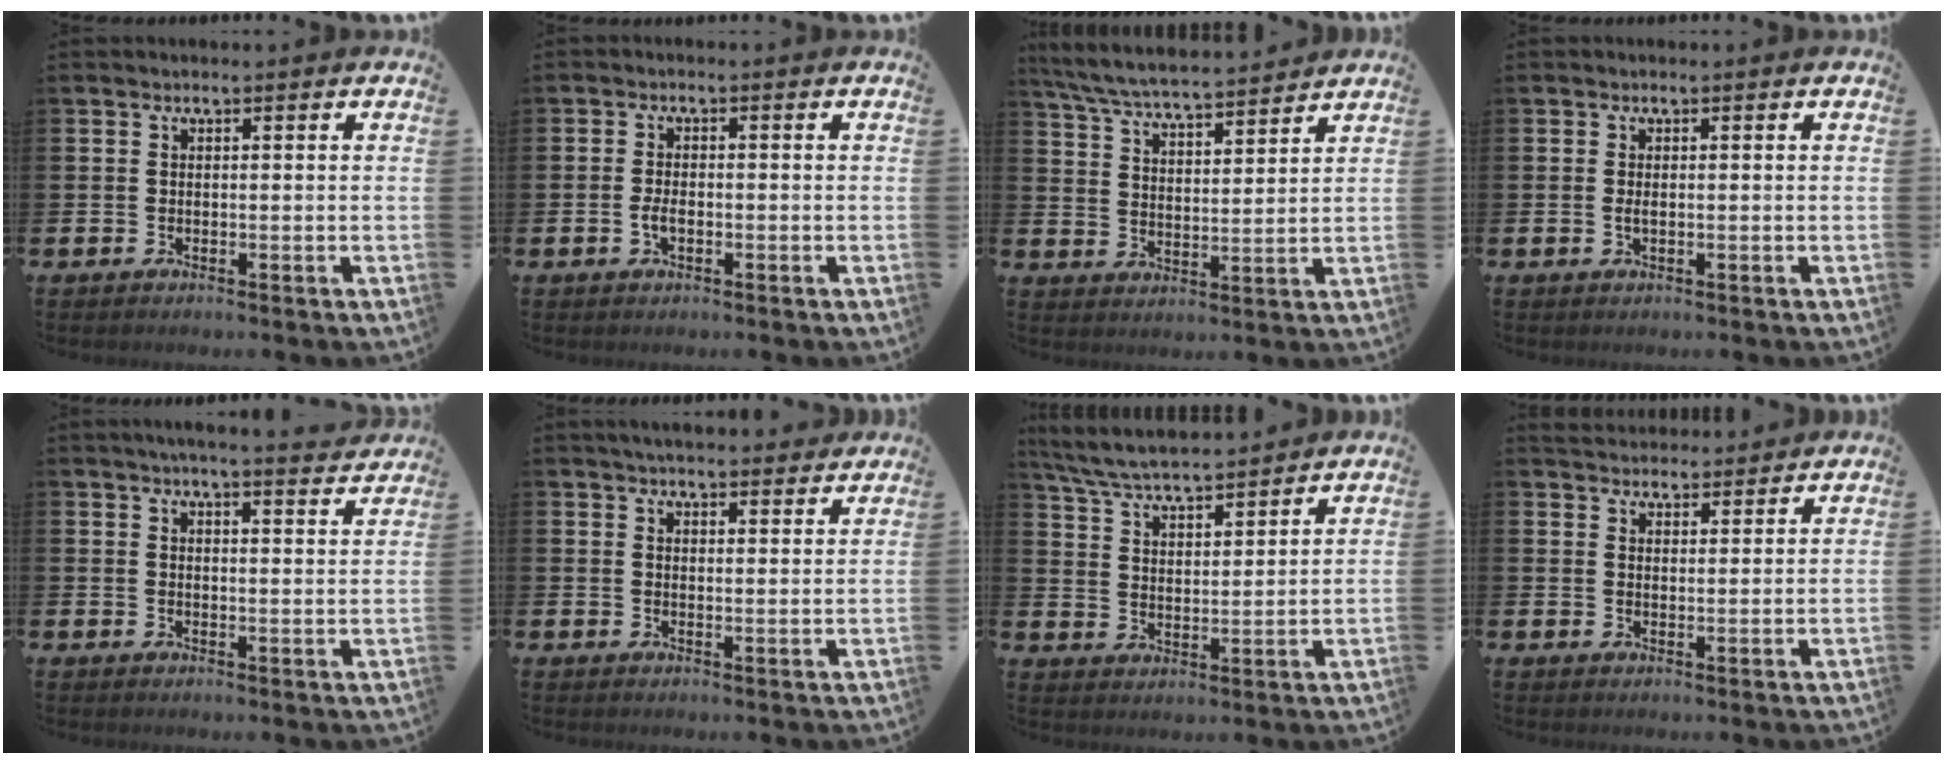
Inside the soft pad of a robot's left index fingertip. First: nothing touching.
{"total": 2.0, "force": [-0.6, 1.0, 1.6], "torque": [-0.024, -0.001, -0.013]}
{"total": 6.5, "force": [6.4, 0.4, 1.4], "torque": [-0.055, -0.040, 0.113]}
{"total": 0.8, "force": [-0.1, 0.2, 0.8], "torque": [-0.017, 0.001, -0.001]}
{"total": 4.4, "force": [4.3, -0.4, 1.1], "torque": [-0.018, -0.025, 0.073]}
{"total": 4.0, "force": [3.9, 0.6, 0.6], "torque": [-0.014, -0.017, 0.071]}
{"total": 6.2, "force": [6.0, 0.5, 1.3], "torque": [-0.053, -0.036, 0.107]}
{"total": 3.9, "force": [3.8, 0.8, -0.1], "torque": [-0.005, -0.019, 0.070]}